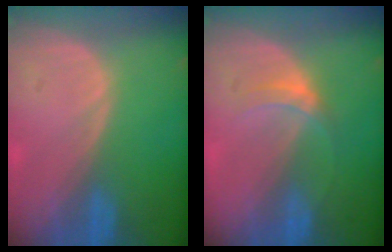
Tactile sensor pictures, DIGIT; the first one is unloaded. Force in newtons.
{"total": 3.2, "press": 2.8, "slide": 1.6}